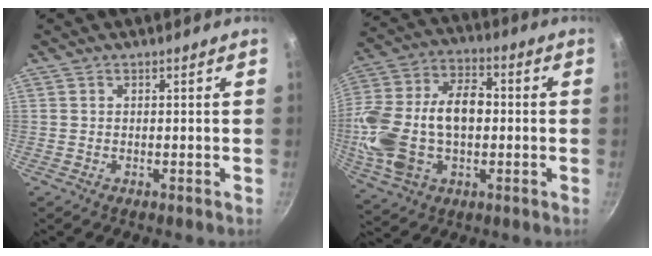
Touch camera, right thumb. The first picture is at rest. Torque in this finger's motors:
{"motor_torque": [2.36, 2.65, 1.86, -0.27, 0.32]}